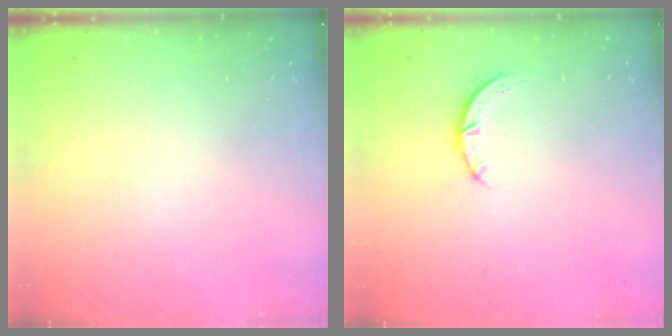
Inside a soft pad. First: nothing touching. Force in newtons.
{"total": 2.7, "press": 2.7, "slide": 0.4}